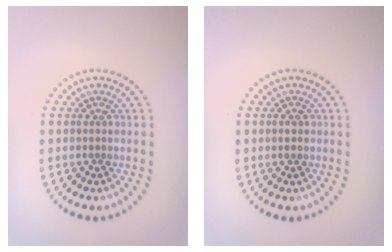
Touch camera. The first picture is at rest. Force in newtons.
{"total": 1.2, "press": 1.2, "slide": 0.1}